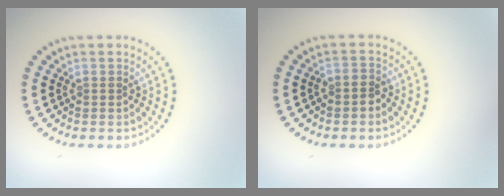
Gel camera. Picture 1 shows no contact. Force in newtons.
{"total": 1.1, "press": 0.9, "slide": 0.7}